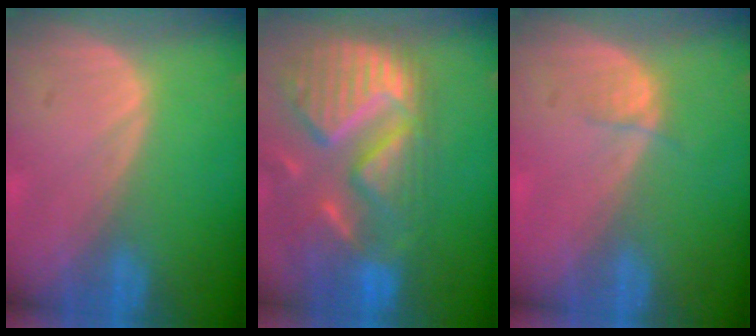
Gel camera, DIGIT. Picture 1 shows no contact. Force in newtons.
{"total": 13.7, "press": 11.6, "slide": 7.4}
{"total": 1.4, "press": 1.3, "slide": 0.6}